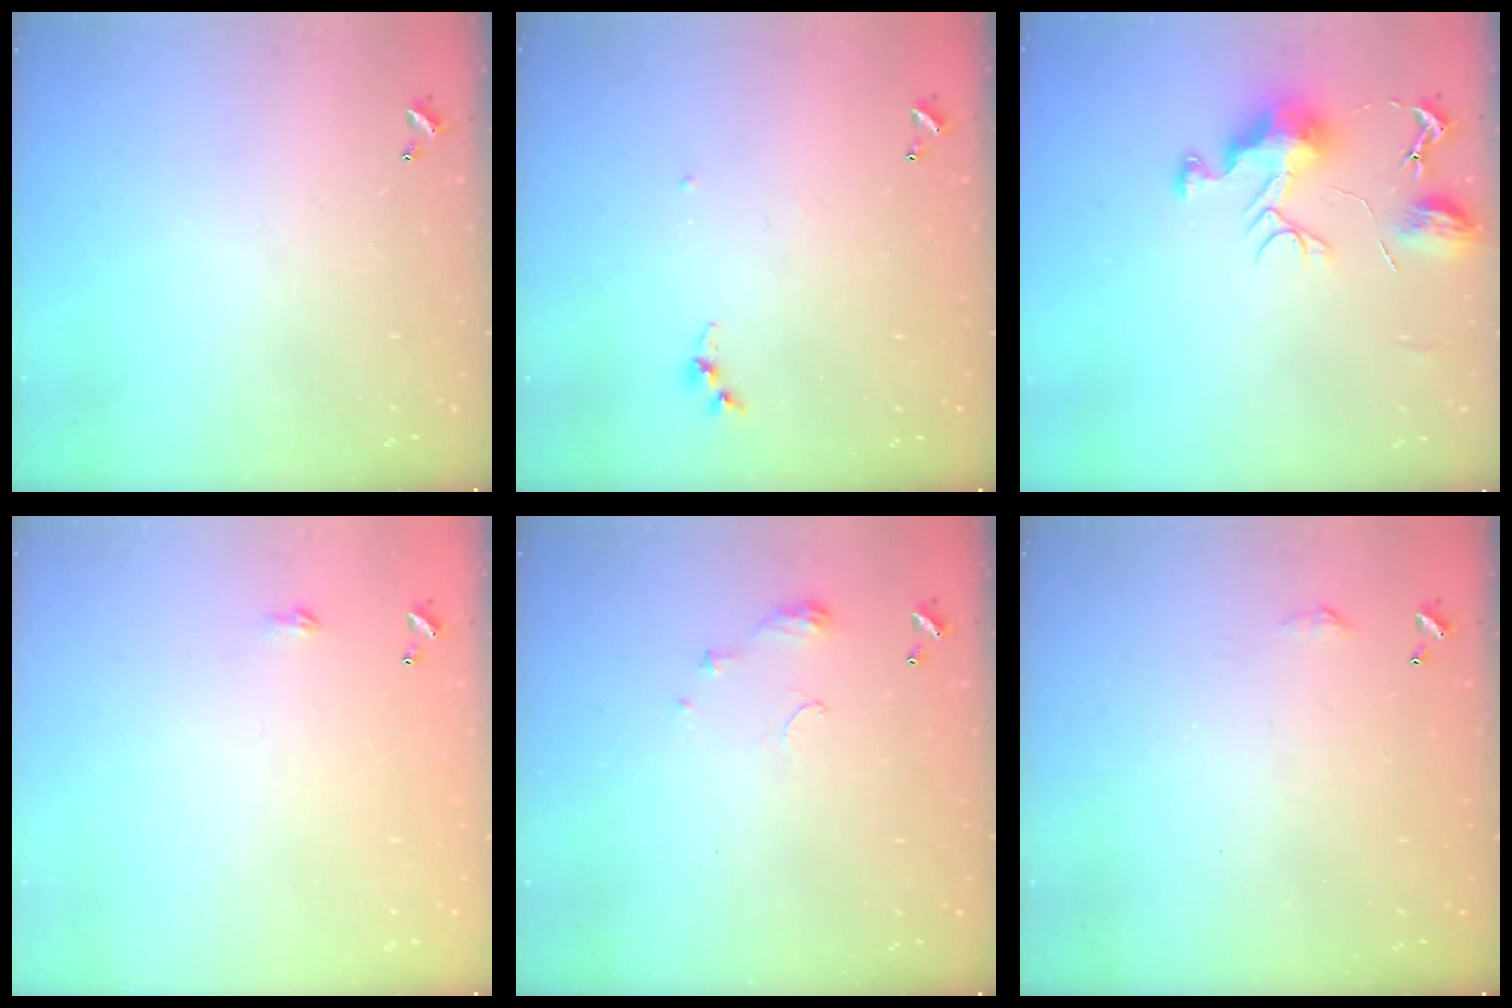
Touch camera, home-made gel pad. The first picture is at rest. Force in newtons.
{"total": 5.3, "press": 5.2, "slide": 0.6}
{"total": 9.5, "press": 9.5, "slide": 0.7}
{"total": 2.2, "press": 2.2, "slide": 0.4}
{"total": 5.8, "press": 5.8, "slide": 0.6}
{"total": 2.3, "press": 2.3, "slide": 0.4}